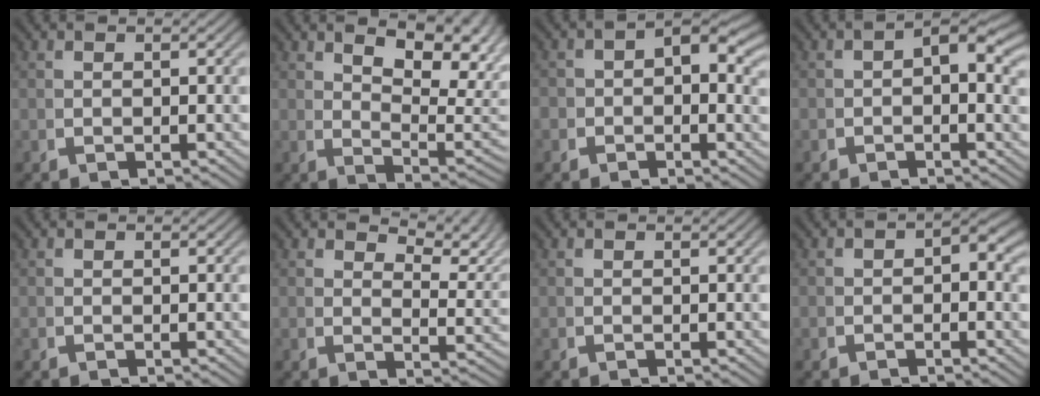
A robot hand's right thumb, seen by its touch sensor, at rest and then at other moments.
{"total": 7.4, "force": [2.2, 3.6, 6.0], "torque": [-0.084, -0.014, 0.049]}
{"total": 3.1, "force": [-0.1, 2.3, 2.1], "torque": [-0.027, -0.006, -0.005]}
{"total": 2.2, "force": [0.1, 1.1, 1.9], "torque": [-0.027, -0.001, 0.000]}
{"total": 0.0}
{"total": 5.3, "force": [3.5, 2.0, 3.5], "torque": [-0.034, 0.006, 0.051]}
{"total": 0.0}
{"total": 1.4, "force": [-0.3, 0.8, 1.0], "torque": [-0.011, -0.005, -0.007]}